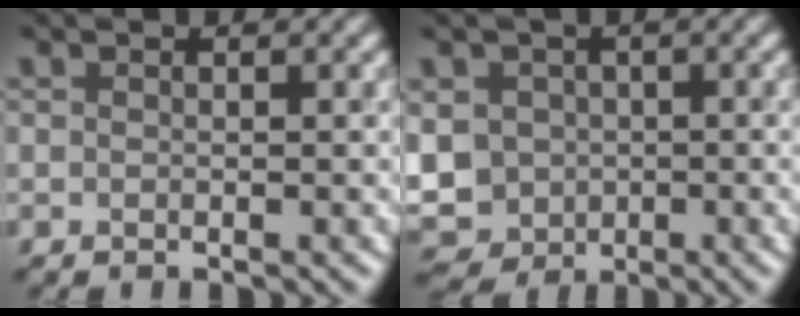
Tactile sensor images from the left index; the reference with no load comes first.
{"total": 6.6, "force": [-0.8, 5.9, 2.9], "torque": [-0.070, -0.006, -0.027]}